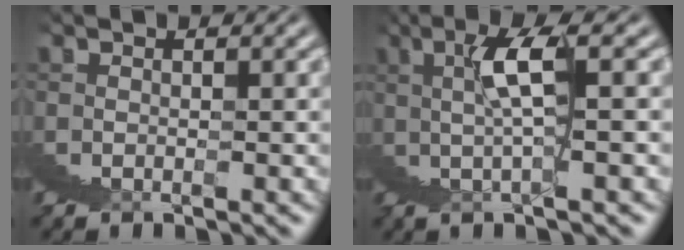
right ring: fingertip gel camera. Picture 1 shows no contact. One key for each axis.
{"total": 4.1, "fx": 2.7, "fy": -1.7, "fz": 2.7, "tx": -0.029, "ty": 0.038, "tz": 0.035}